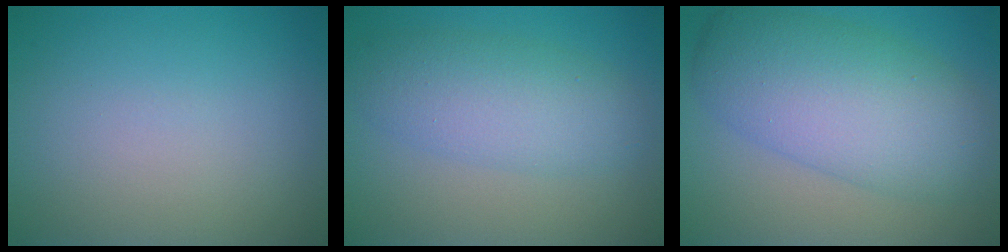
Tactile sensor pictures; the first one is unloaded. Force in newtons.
{"total": 5.1, "press": 5.1, "slide": 0.0}
{"total": 8.7, "press": 8.7, "slide": 0.2}